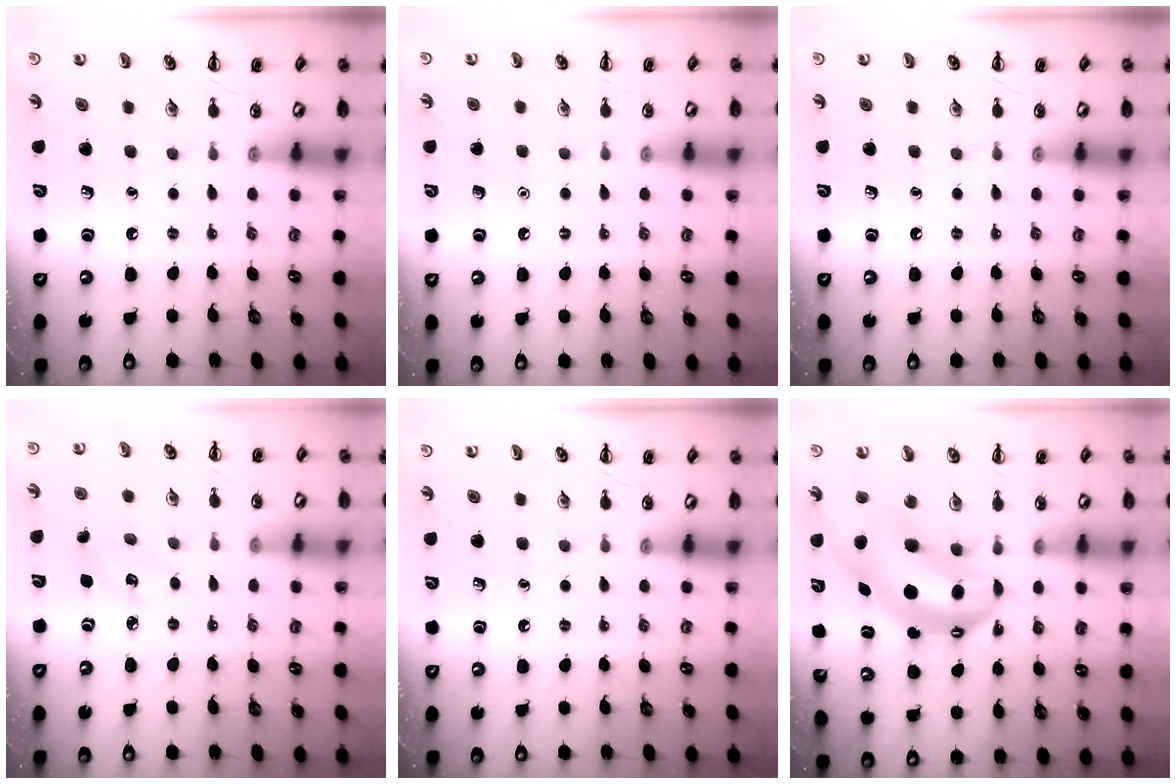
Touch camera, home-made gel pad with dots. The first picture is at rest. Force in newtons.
{"total": 1.6, "press": 1.5, "slide": 0.1}
{"total": 0.0}
{"total": 3.8, "press": 3.7, "slide": 0.9}
{"total": 0.0}
{"total": 10.2, "press": 10.0, "slide": 2.2}